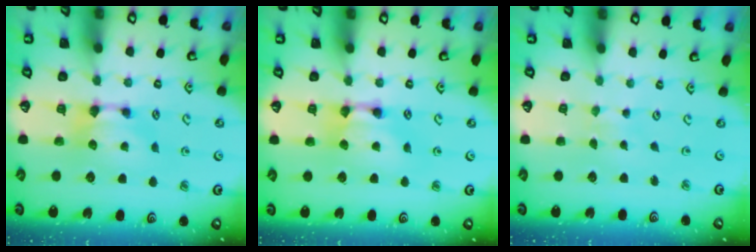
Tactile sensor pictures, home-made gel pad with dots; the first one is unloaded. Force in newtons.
{"total": 2.0, "press": 2.0, "slide": 0.1}
{"total": 4.2, "press": 4.2, "slide": 0.1}